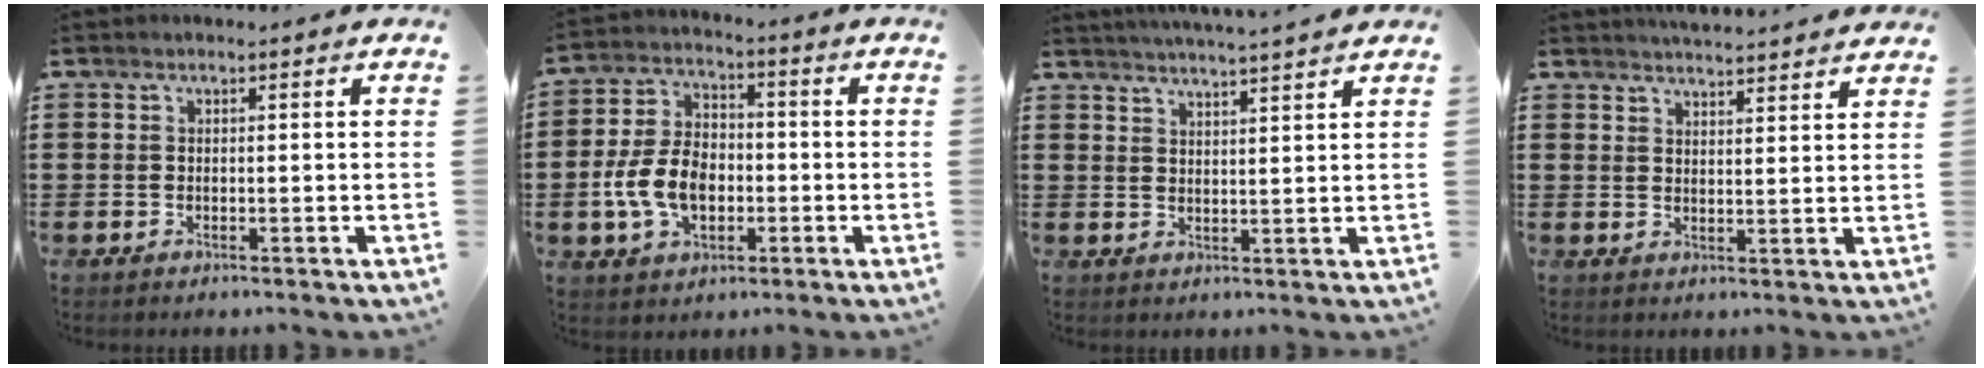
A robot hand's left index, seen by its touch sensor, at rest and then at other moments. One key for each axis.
{"total": 8.9, "fx": -2.1, "fy": 5.8, "fz": 6.5, "tx": -0.156, "ty": 0.005, "tz": -0.046}
{"total": 3.1, "fx": 3.0, "fy": -0.7, "fz": 0.3, "tx": -0.017, "ty": -0.013, "tz": 0.052}
{"total": 3.6, "fx": 3.6, "fy": -0.4, "fz": 0.2, "tx": -0.015, "ty": -0.017, "tz": 0.065}